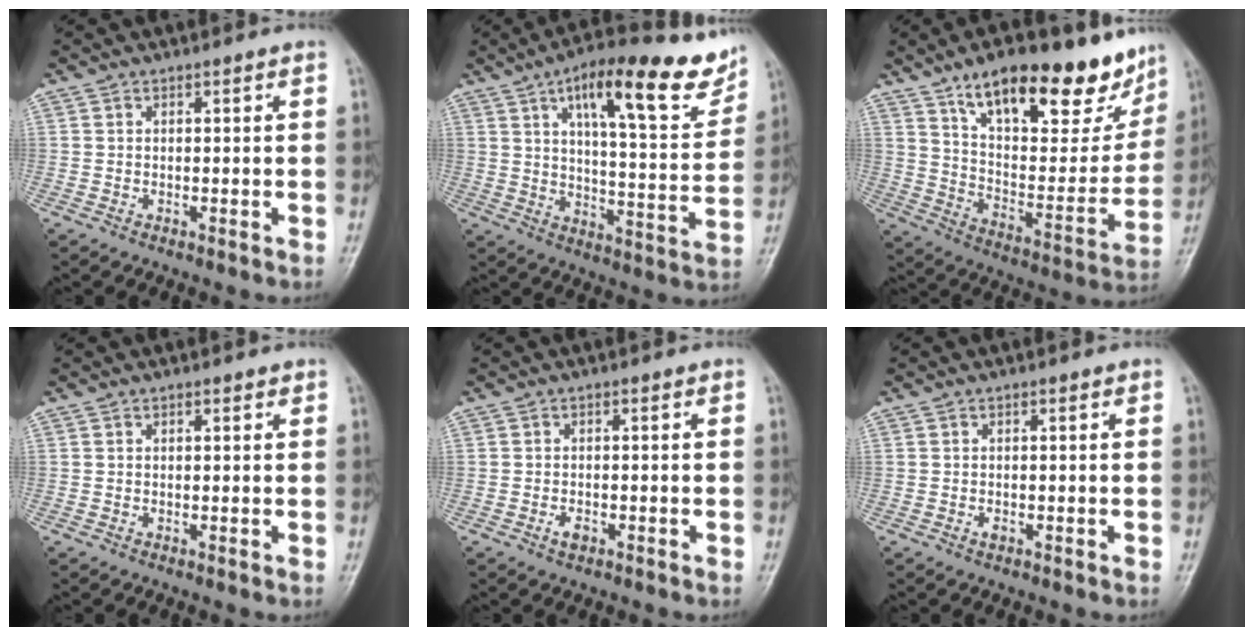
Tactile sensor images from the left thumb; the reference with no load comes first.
{"total": 20.3, "force": [11.8, 5.9, 15.4], "torque": [-0.186, -0.039, 0.176]}
{"total": 24.9, "force": [16.8, 9.7, 15.6], "torque": [-0.176, -0.058, 0.264]}
{"total": 0.9, "force": [0.6, 0.4, 0.5], "torque": [-0.005, -0.002, 0.006]}
{"total": 1.6, "force": [-0.7, 1.0, 1.1], "torque": [-0.019, 0.001, -0.013]}
{"total": 0.7, "force": [-0.2, 0.4, 0.5], "torque": [-0.007, -0.001, -0.004]}